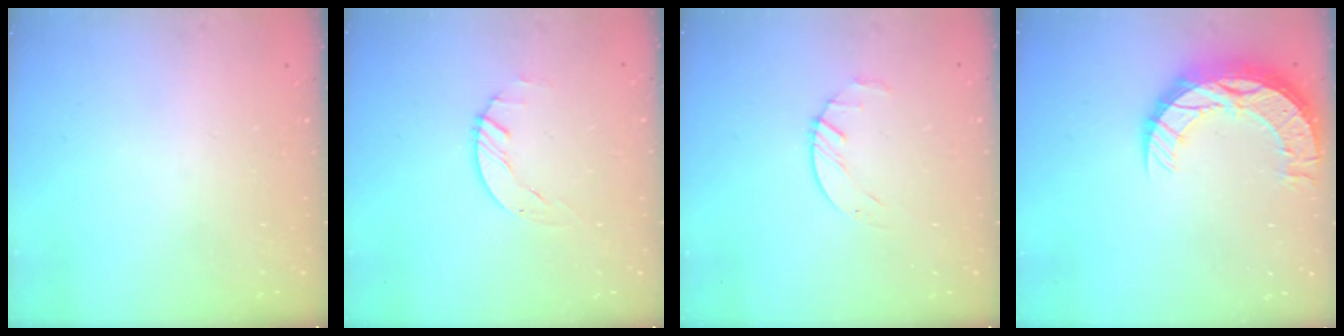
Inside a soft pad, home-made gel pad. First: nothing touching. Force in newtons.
{"total": 1.7, "press": 1.7, "slide": 0.1}
{"total": 2.2, "press": 2.2, "slide": 0.4}
{"total": 13.3, "press": 13.3, "slide": 0.9}